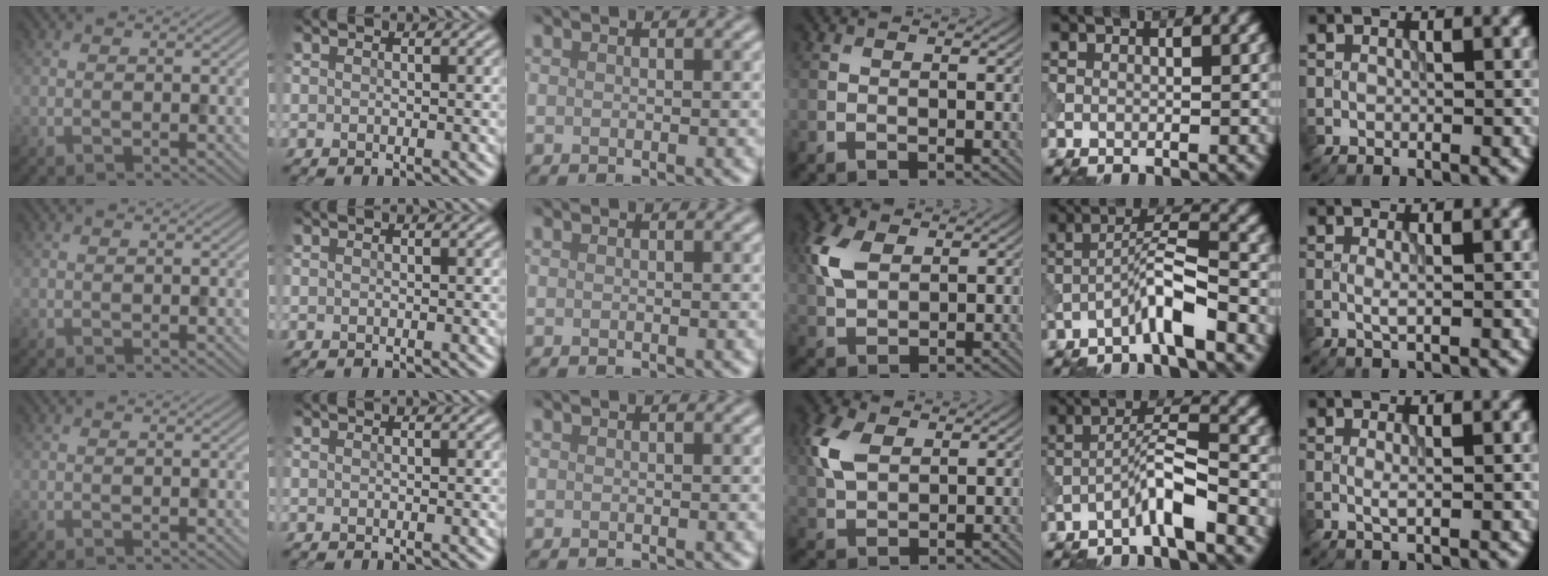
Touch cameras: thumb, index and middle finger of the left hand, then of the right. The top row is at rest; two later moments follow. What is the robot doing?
{"motion": "wipe", "object": "makeup brush"}